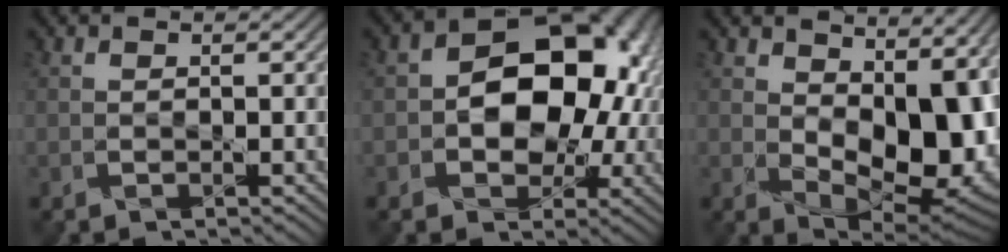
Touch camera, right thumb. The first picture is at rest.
{"total": 13.7, "force": [0.4, 9.7, 9.7], "torque": [-0.127, 0.005, 0.005]}
{"total": 15.4, "force": [2.3, 9.0, 12.3], "torque": [-0.168, -0.020, 0.063]}